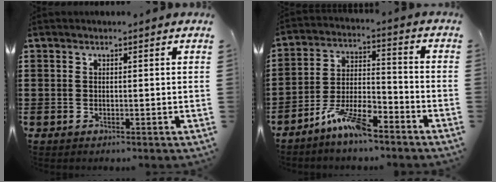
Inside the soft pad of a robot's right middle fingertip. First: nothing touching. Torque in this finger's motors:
{"motor_torque": [2.14, 0.00, 0.27, 0.17]}